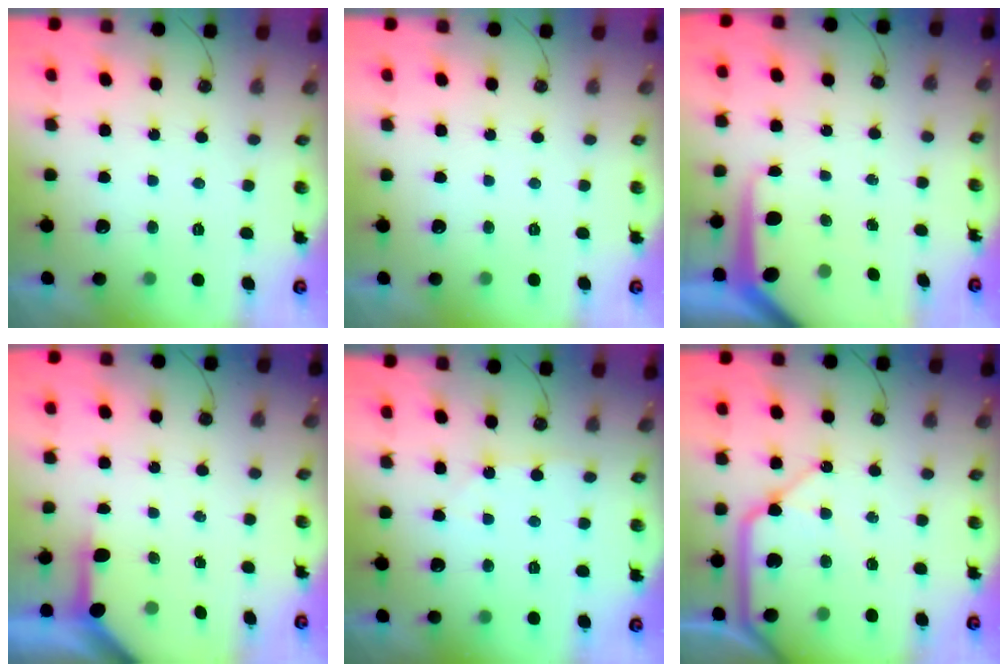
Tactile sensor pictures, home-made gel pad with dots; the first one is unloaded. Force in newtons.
{"total": 0.0}
{"total": 7.8, "press": 7.8, "slide": 0.2}
{"total": 3.5, "press": 3.5, "slide": 0.5}
{"total": 4.5, "press": 4.5, "slide": 0.7}
{"total": 14.3, "press": 14.2, "slide": 1.7}